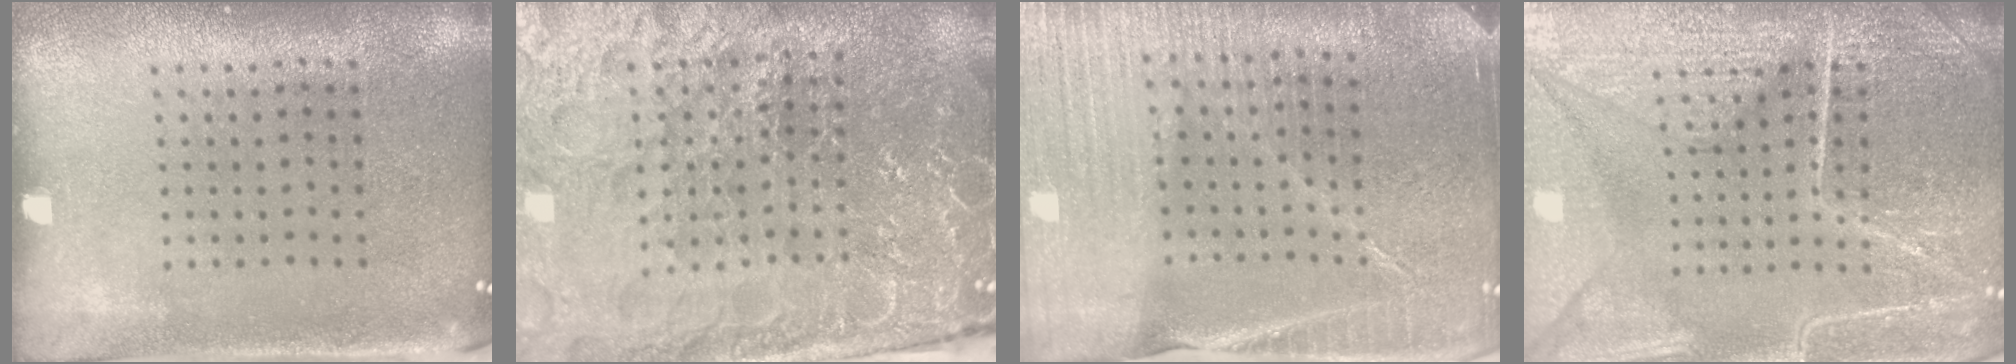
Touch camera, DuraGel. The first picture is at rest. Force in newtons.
{"total": 4.9, "press": 4.7, "slide": 1.4}
{"total": 4.3, "press": 4.1, "slide": 1.5}
{"total": 7.0, "press": 7.0, "slide": 0.8}